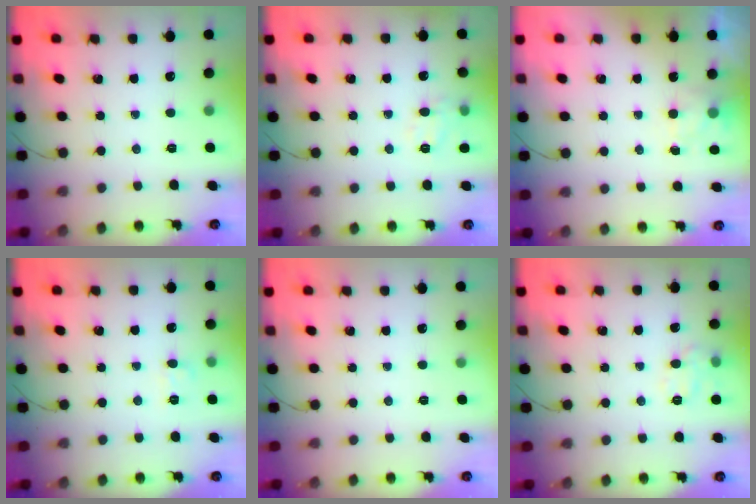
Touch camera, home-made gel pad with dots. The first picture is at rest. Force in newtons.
{"total": 8.7, "press": 8.5, "slide": 1.4}
{"total": 3.0, "press": 2.7, "slide": 1.4}
{"total": 5.4, "press": 5.3, "slide": 1.4}
{"total": 0.0}
{"total": 8.5, "press": 8.4, "slide": 0.8}